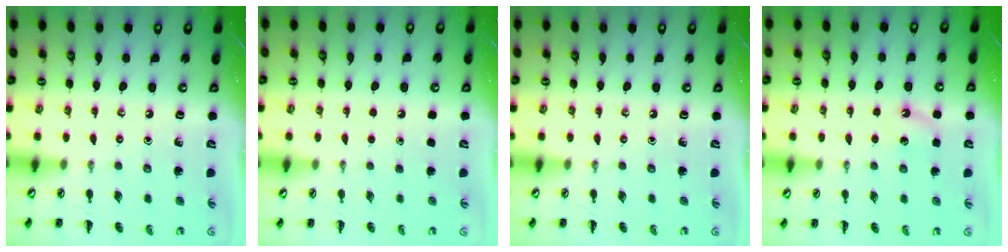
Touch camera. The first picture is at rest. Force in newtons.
{"total": 1.8, "press": 1.7, "slide": 0.1}
{"total": 0.0}
{"total": 3.7, "press": 3.5, "slide": 1.3}